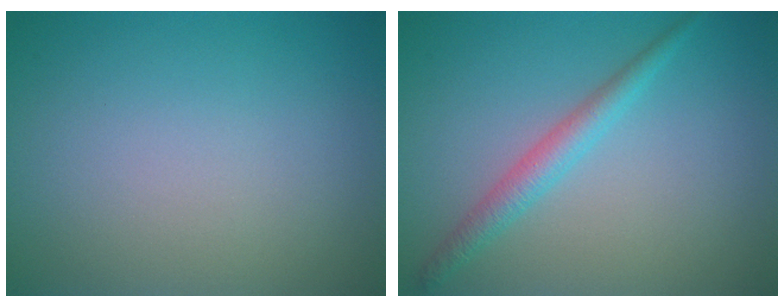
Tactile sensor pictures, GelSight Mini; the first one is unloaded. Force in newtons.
{"total": 2.4, "press": 2.4, "slide": 0.0}